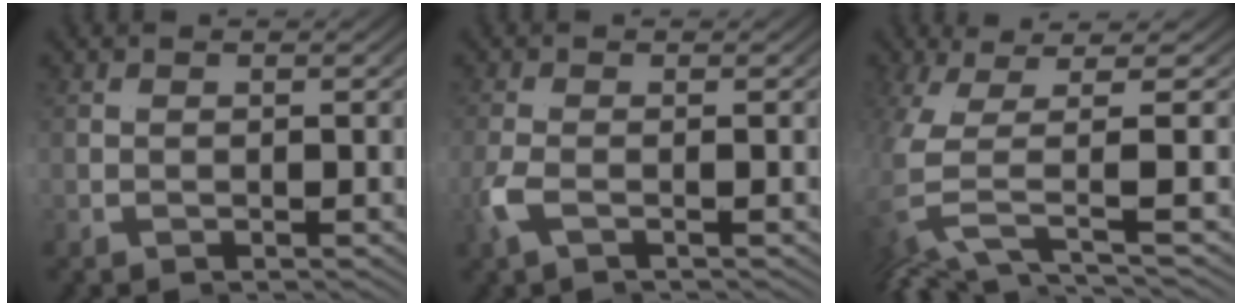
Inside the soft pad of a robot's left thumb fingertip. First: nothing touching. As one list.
[{"total": 0.7, "force": [-0.7, -0.2, 0.0], "torque": [-0.029, 0.001, -0.018]}, {"total": 3.4, "force": [2.4, -2.0, 1.2], "torque": [-0.072, 0.010, 0.049]}]